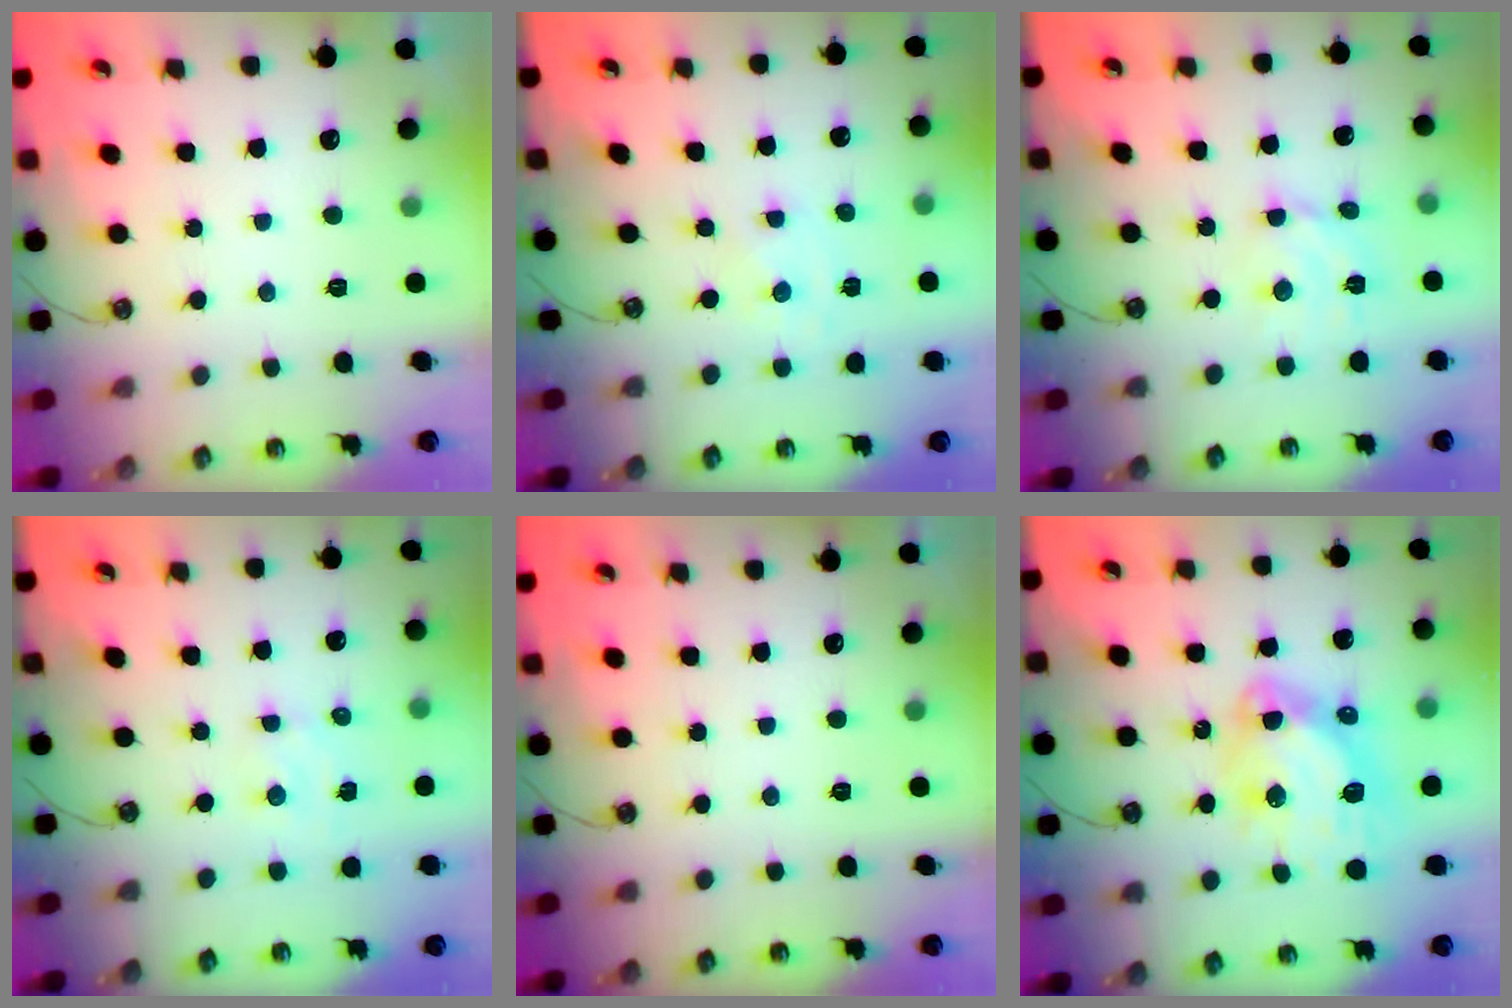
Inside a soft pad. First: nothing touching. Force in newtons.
{"total": 0.0}
{"total": 7.2, "press": 7.1, "slide": 0.5}
{"total": 3.2, "press": 3.2, "slide": 0.4}
{"total": 0.0}
{"total": 15.7, "press": 15.6, "slide": 1.6}